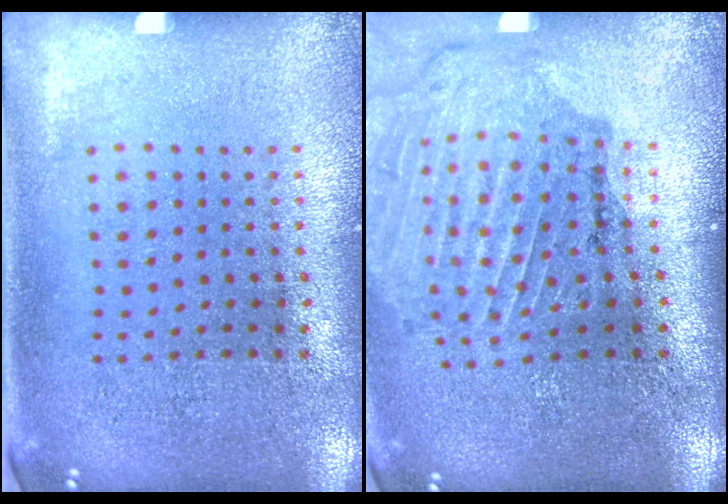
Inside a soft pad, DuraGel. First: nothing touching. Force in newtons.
{"total": 1.7, "press": 1.7, "slide": 0.3}